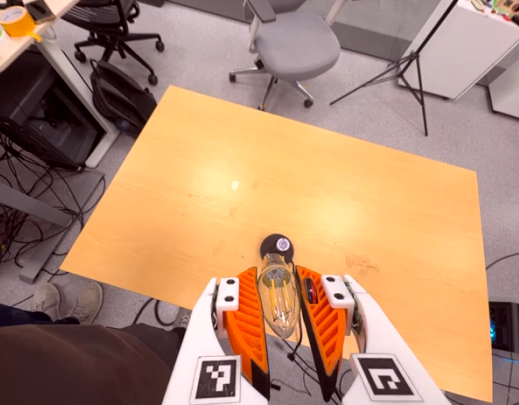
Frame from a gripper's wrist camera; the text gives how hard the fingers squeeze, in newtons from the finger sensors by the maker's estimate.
{"total": 13.0, "left": 13.4, "right": 12.6}